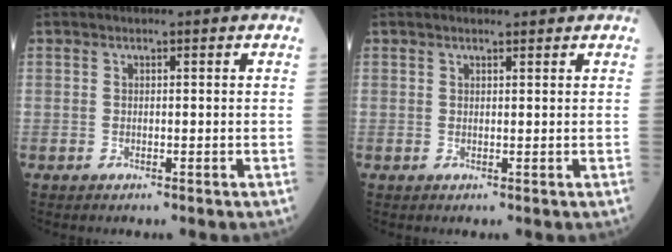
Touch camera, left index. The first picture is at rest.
{"total": 0.9, "force": [0.9, 0.2, 0.3], "torque": [-0.006, 0.006, 0.013]}